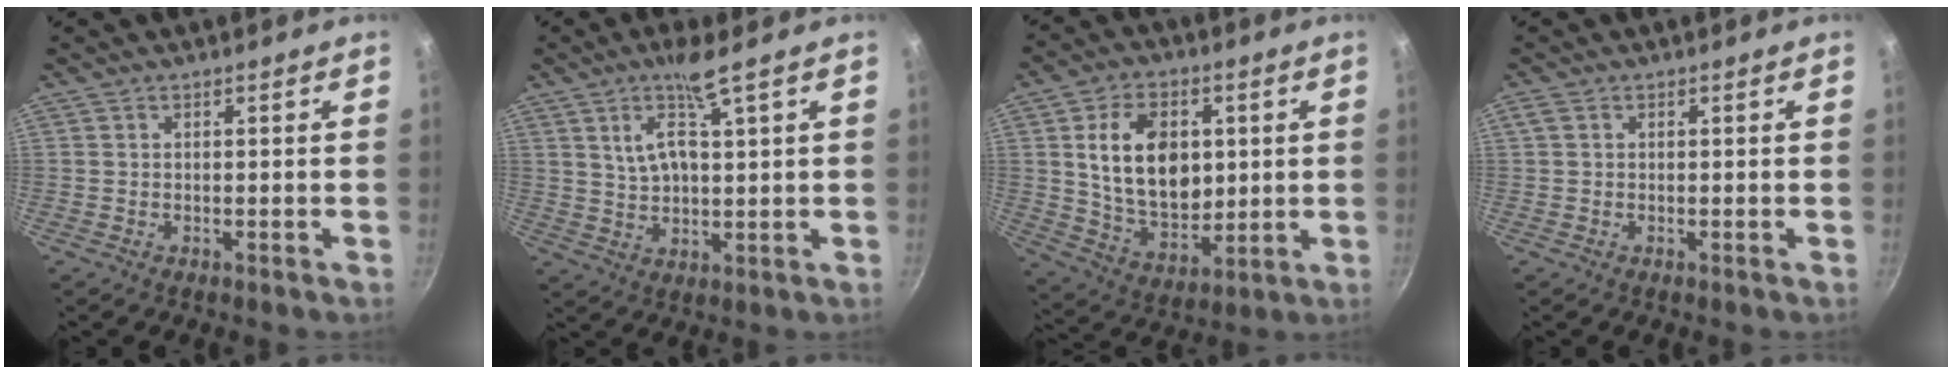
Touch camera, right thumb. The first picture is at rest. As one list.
[{"total": 7.6, "force": [3.9, 1.2, 6.4], "torque": [-0.120, -0.014, 0.082]}, {"total": 16.4, "force": [3.2, 11.2, 11.6], "torque": [-0.166, -0.017, 0.065]}, {"total": 1.1, "force": [0.4, 0.7, 0.7], "torque": [-0.017, 0.004, 0.008]}]